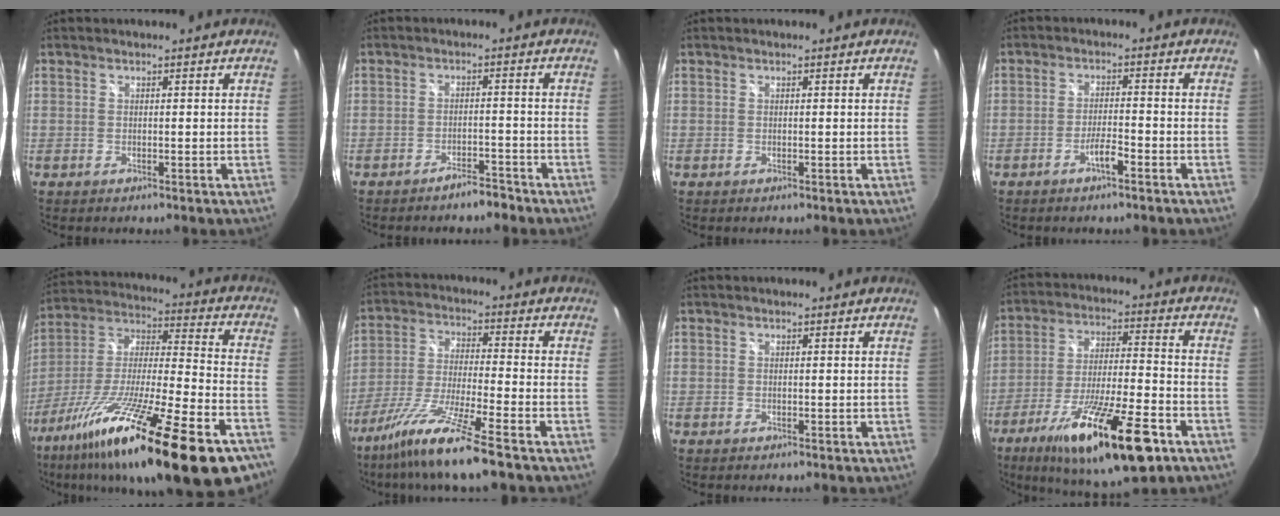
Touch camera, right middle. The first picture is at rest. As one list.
[{"total": 3.0, "force": [-2.7, 0.7, 1.0], "torque": [-0.027, 0.001, -0.038]}, {"total": 0.0}, {"total": 3.1, "force": [-2.0, 0.1, 2.4], "torque": [-0.054, 0.002, -0.037]}, {"total": 33.2, "force": [-21.3, 4.8, 24.9], "torque": [-0.414, -0.076, -0.344]}, {"total": 12.8, "force": [-9.2, -0.5, 8.8], "torque": [-0.182, -0.026, -0.169]}, {"total": 0.0}, {"total": 21.0, "force": [-12.0, 4.5, 16.6], "torque": [-0.297, -0.040, -0.198]}]